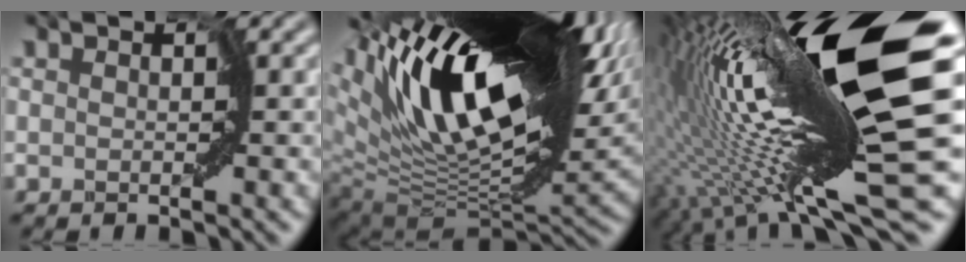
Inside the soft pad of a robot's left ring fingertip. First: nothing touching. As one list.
[{"total": 19.5, "force": [8.5, 6.8, 16.2], "torque": [-0.254, 0.038, 0.141]}, {"total": 20.5, "force": [3.8, 3.7, 19.8], "torque": [-0.337, -0.006, 0.073]}]